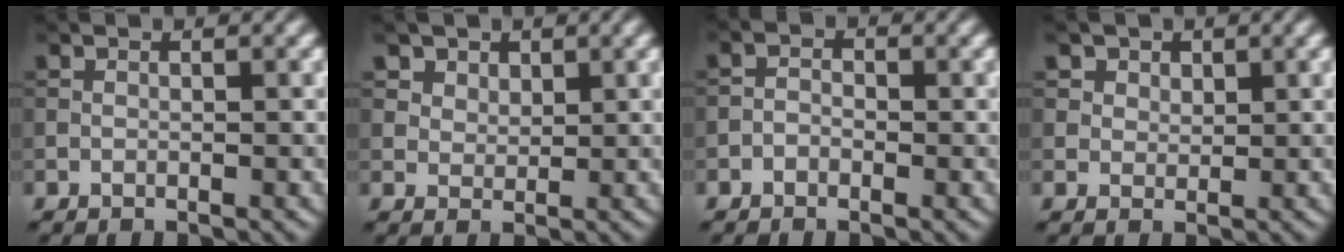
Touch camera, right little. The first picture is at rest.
{"total": 4.3, "force": [2.8, 2.9, 1.6], "torque": [-0.056, -0.007, 0.055]}
{"total": 1.1, "force": [-0.7, 0.7, 0.5], "torque": [-0.007, 0.003, -0.018]}
{"total": 3.3, "force": [2.0, 2.3, 1.3], "torque": [-0.037, -0.002, 0.035]}